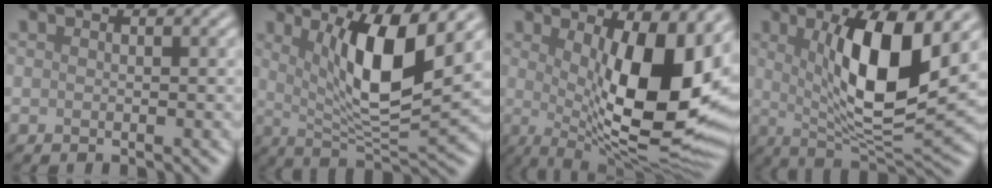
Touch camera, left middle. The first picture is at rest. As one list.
[{"total": 8.4, "force": [2.6, 2.2, 7.7], "torque": [-0.129, -0.019, 0.049]}, {"total": 14.1, "force": [1.8, 5.1, 13.0], "torque": [-0.165, -0.014, 0.031]}, {"total": 10.0, "force": [2.2, 2.8, 9.3], "torque": [-0.147, -0.016, 0.044]}]